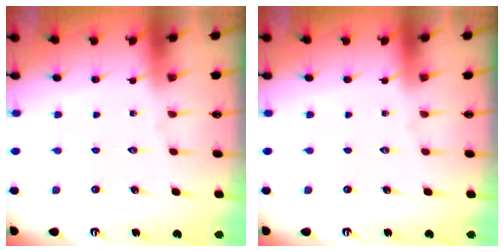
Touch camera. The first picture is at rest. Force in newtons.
{"total": 0.0}